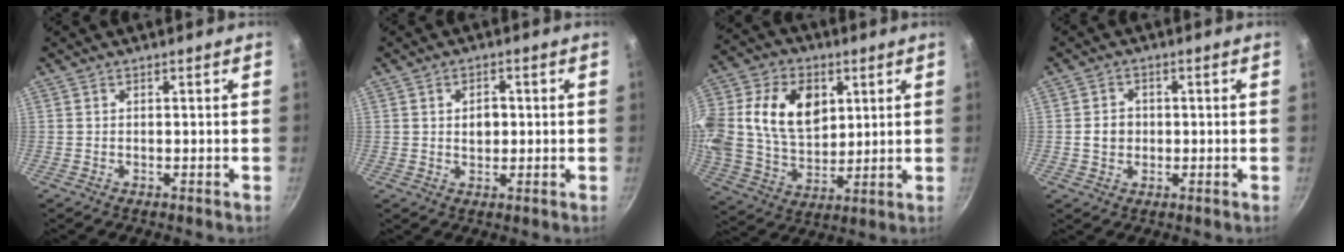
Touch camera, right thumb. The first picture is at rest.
{"total": 3.6, "force": [0.3, 2.5, 2.5], "torque": [-0.027, 0.000, 0.007]}
{"total": 20.5, "force": [5.3, 14.5, 13.4], "torque": [-0.258, 0.008, 0.096]}
{"total": 3.6, "force": [-0.2, 3.2, 1.8], "torque": [-0.014, 0.007, -0.005]}